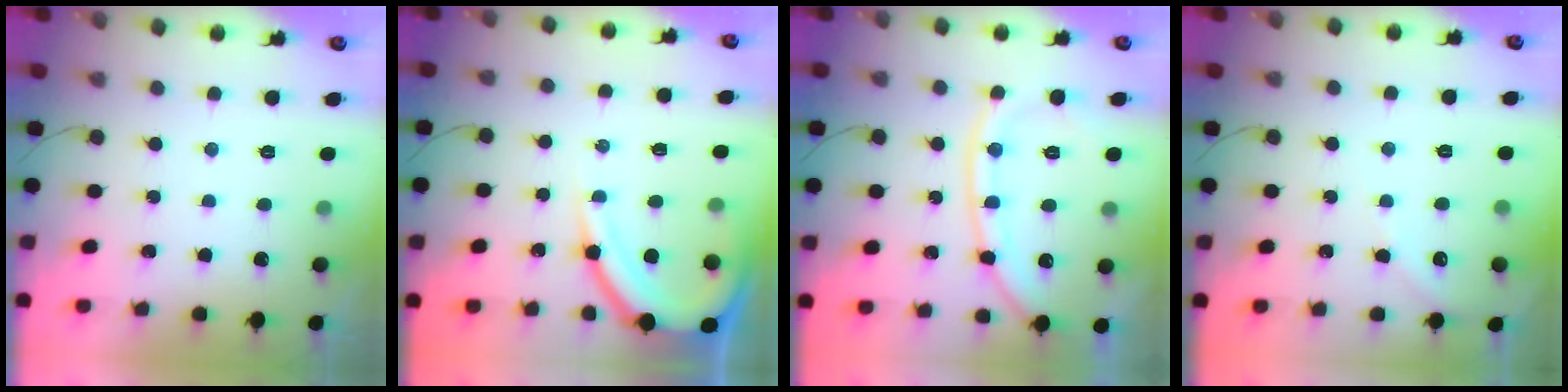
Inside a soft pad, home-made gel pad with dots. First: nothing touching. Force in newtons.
{"total": 10.5, "press": 10.4, "slide": 1.1}
{"total": 13.1, "press": 13.1, "slide": 1.4}
{"total": 2.2, "press": 2.2, "slide": 0.4}